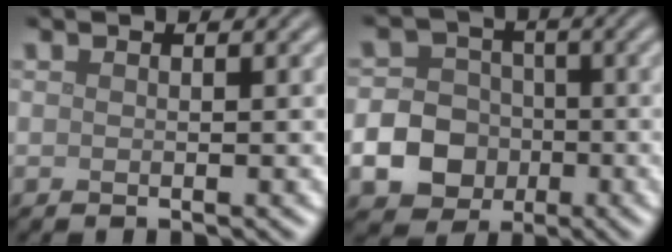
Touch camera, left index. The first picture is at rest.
{"total": 10.2, "force": [-3.3, 9.2, 3.0], "torque": [-0.069, -0.028, -0.076]}